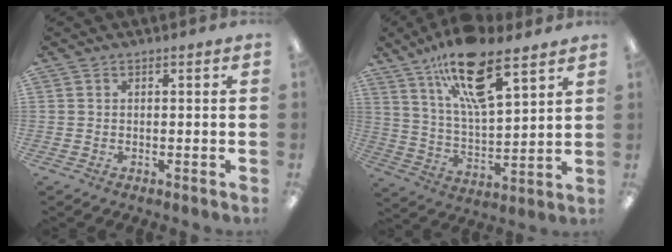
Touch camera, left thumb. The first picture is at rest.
{"total": 18.2, "force": [11.9, 6.1, 12.3], "torque": [-0.212, -0.054, 0.199]}